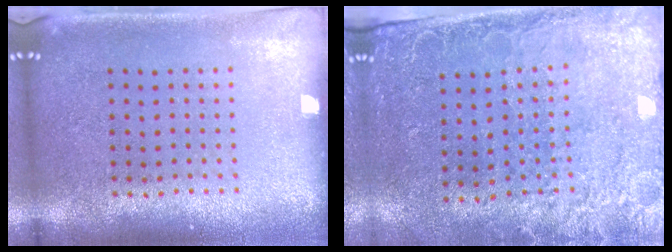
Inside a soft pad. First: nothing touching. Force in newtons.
{"total": 2.6, "press": 2.3, "slide": 1.3}